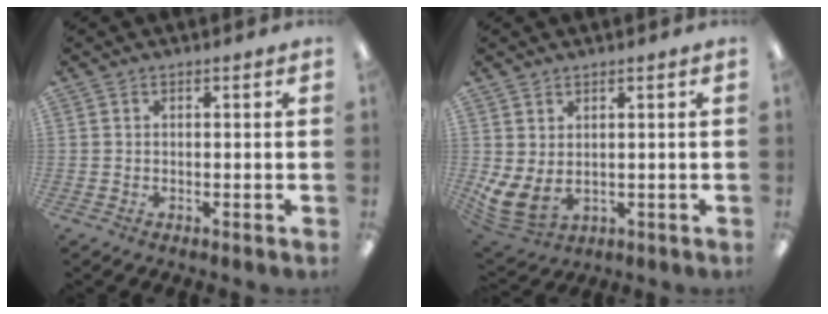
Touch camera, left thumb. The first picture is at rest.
{"total": 6.3, "force": [1.4, 3.9, 4.7], "torque": [-0.108, -0.022, 0.029]}